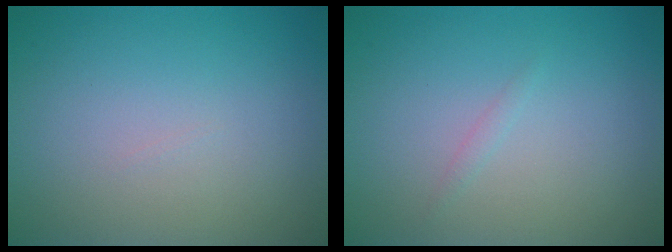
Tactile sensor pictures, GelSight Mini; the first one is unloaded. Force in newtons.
{"total": 0.5, "press": 0.5, "slide": 0.0}